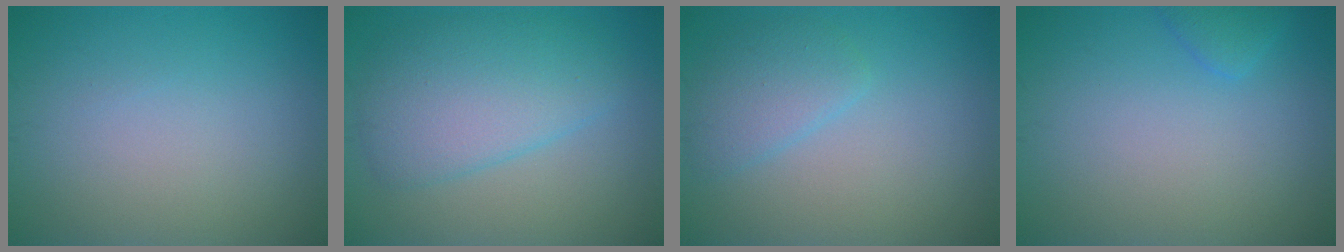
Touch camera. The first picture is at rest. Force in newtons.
{"total": 5.7, "press": 5.7, "slide": 0.1}
{"total": 2.5, "press": 2.5, "slide": 0.3}
{"total": 1.3, "press": 1.3, "slide": 0.1}